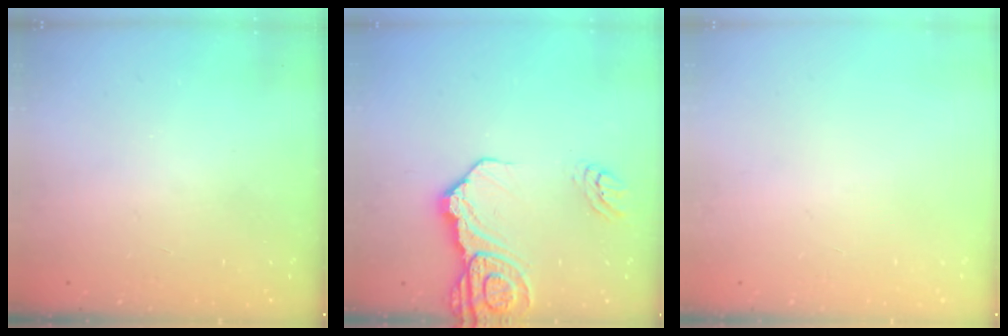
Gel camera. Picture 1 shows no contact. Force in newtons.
{"total": 16.1, "press": 16.0, "slide": 1.9}
{"total": 0.0}